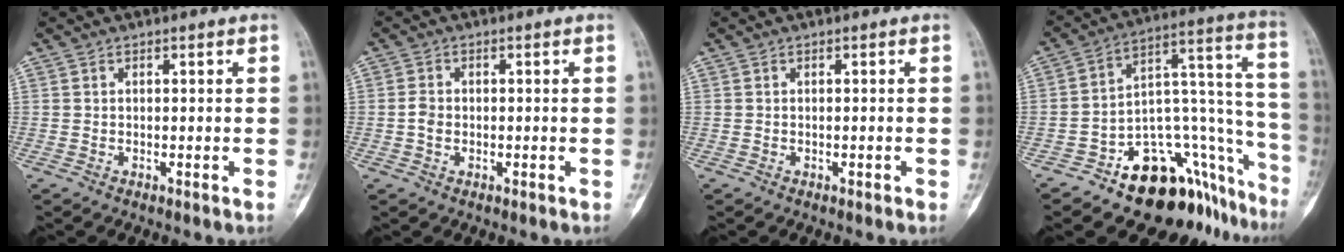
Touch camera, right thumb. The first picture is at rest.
{"total": 2.5, "force": [-0.5, 1.9, 1.5], "torque": [-0.022, 0.005, -0.014]}
{"total": 0.6, "force": [-0.2, 0.3, 0.4], "torque": [-0.007, 0.009, -0.002]}
{"total": 23.6, "force": [-14.6, 11.4, 14.7], "torque": [-0.080, 0.150, -0.204]}